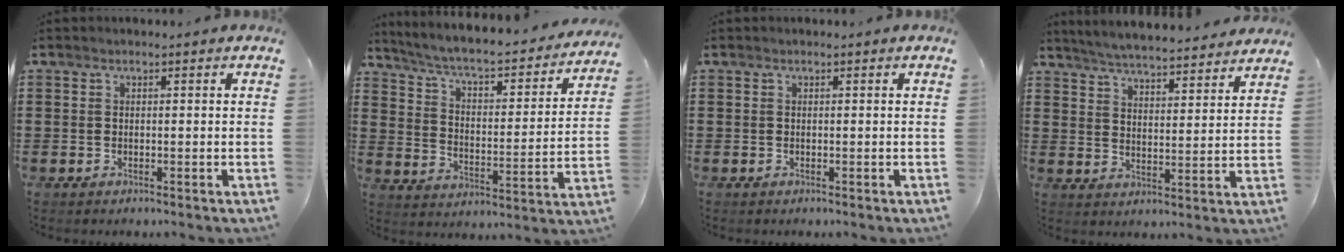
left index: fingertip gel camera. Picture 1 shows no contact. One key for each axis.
{"total": 4.8, "fx": 4.1, "fy": 0.4, "fz": 2.5, "tx": -0.069, "ty": -0.037, "tz": 0.059}
{"total": 0.0}
{"total": 5.1, "fx": 5.0, "fy": -0.5, "fz": 0.7, "tx": -0.037, "ty": -0.036, "tz": 0.086}